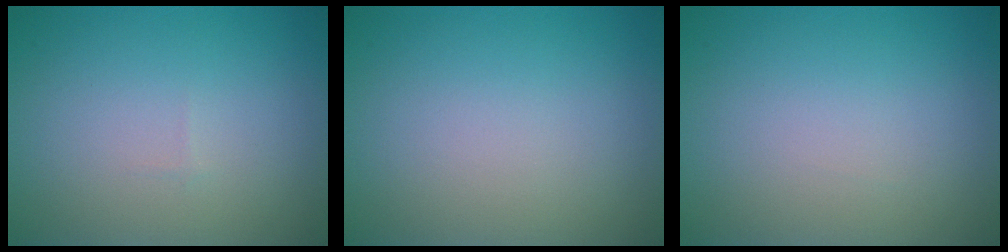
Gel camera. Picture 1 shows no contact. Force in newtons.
{"total": 0.0}
{"total": 0.0}